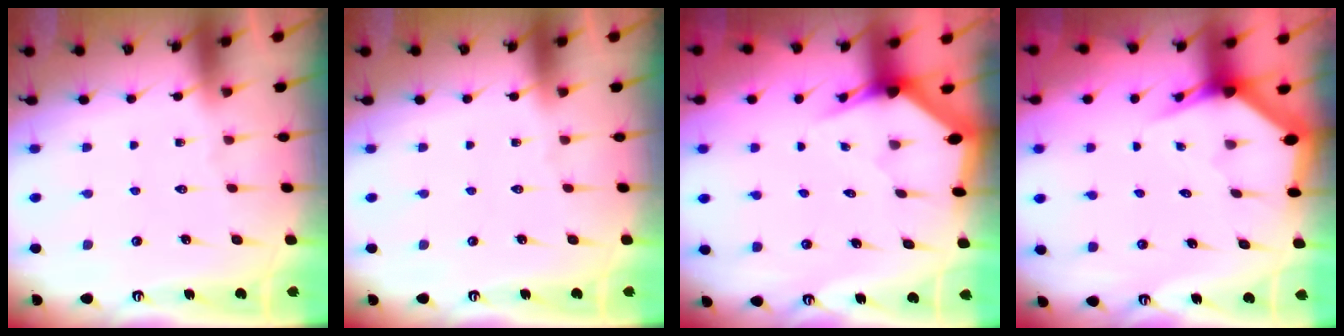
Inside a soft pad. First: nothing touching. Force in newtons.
{"total": 0.0}
{"total": 3.2, "press": 3.2, "slide": 0.2}
{"total": 3.0, "press": 2.9, "slide": 0.5}